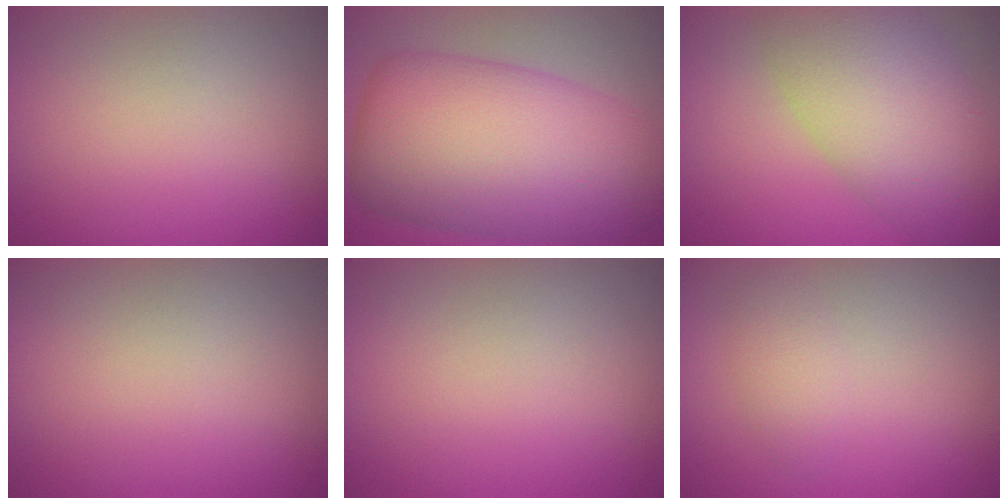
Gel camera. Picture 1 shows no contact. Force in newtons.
{"total": 12.7, "press": 12.7, "slide": 0.2}
{"total": 8.7, "press": 8.7, "slide": 0.2}
{"total": 0.0}
{"total": 0.0}
{"total": 1.8, "press": 1.8, "slide": 0.1}